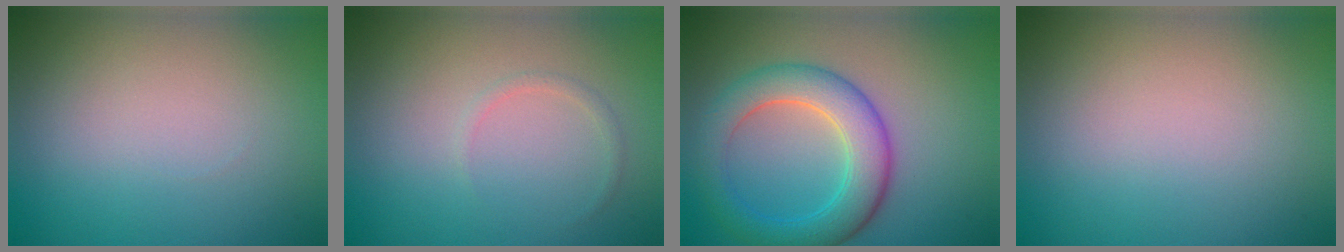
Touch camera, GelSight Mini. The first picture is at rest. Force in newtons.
{"total": 0.7, "press": 0.7, "slide": 0.0}
{"total": 5.9, "press": 5.9, "slide": 0.1}
{"total": 0.0}